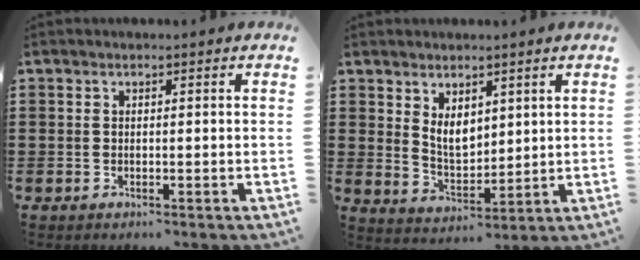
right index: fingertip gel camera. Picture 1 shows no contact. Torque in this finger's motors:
{"motor_torque": [0.21, 0.02, 0.17, 0.06]}